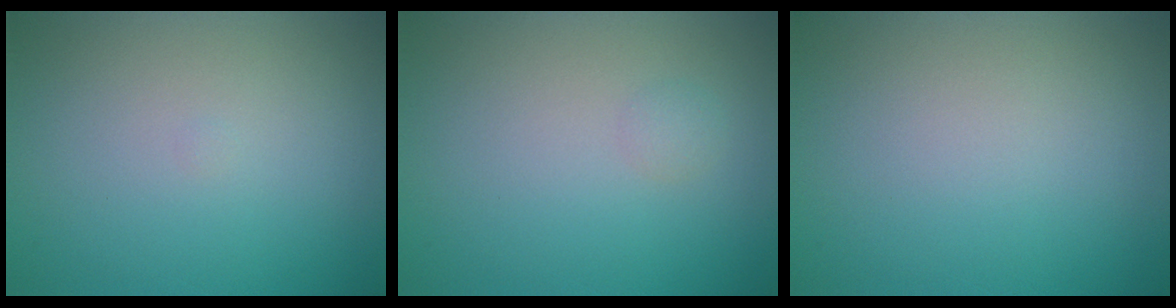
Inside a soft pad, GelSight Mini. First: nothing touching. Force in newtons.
{"total": 0.7, "press": 0.7, "slide": 0.0}
{"total": 0.0}